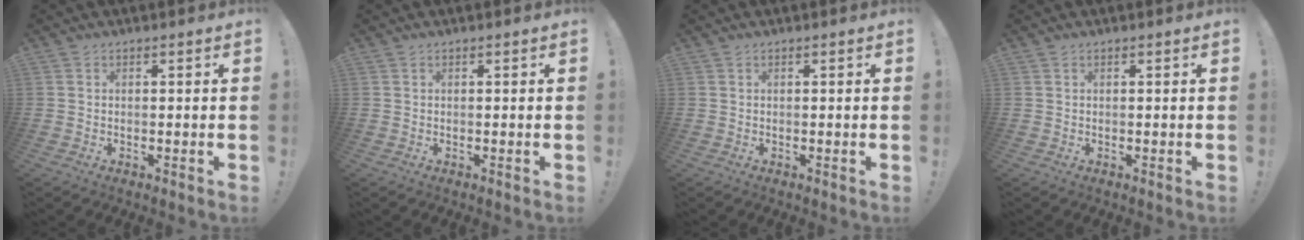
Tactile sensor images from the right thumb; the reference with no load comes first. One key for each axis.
{"total": 0.0}
{"total": 0.0}
{"total": 0.0}